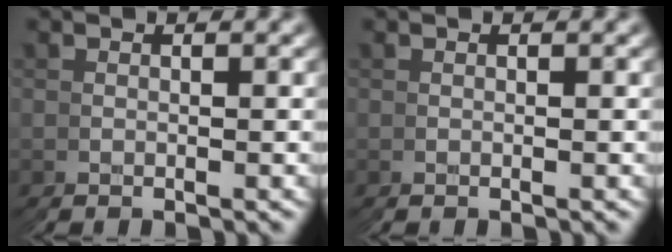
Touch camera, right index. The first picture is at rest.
{"total": 0.0}